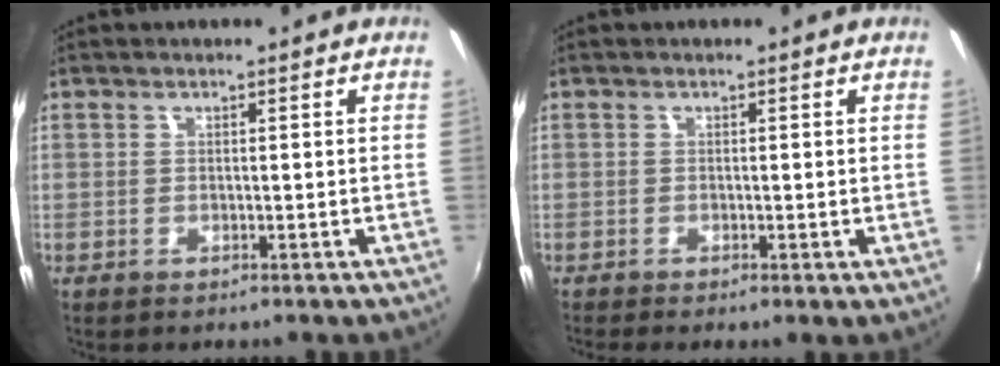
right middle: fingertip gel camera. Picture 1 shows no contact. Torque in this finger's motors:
{"motor_torque": [0.97, -1.17, 0.16, 0.06]}